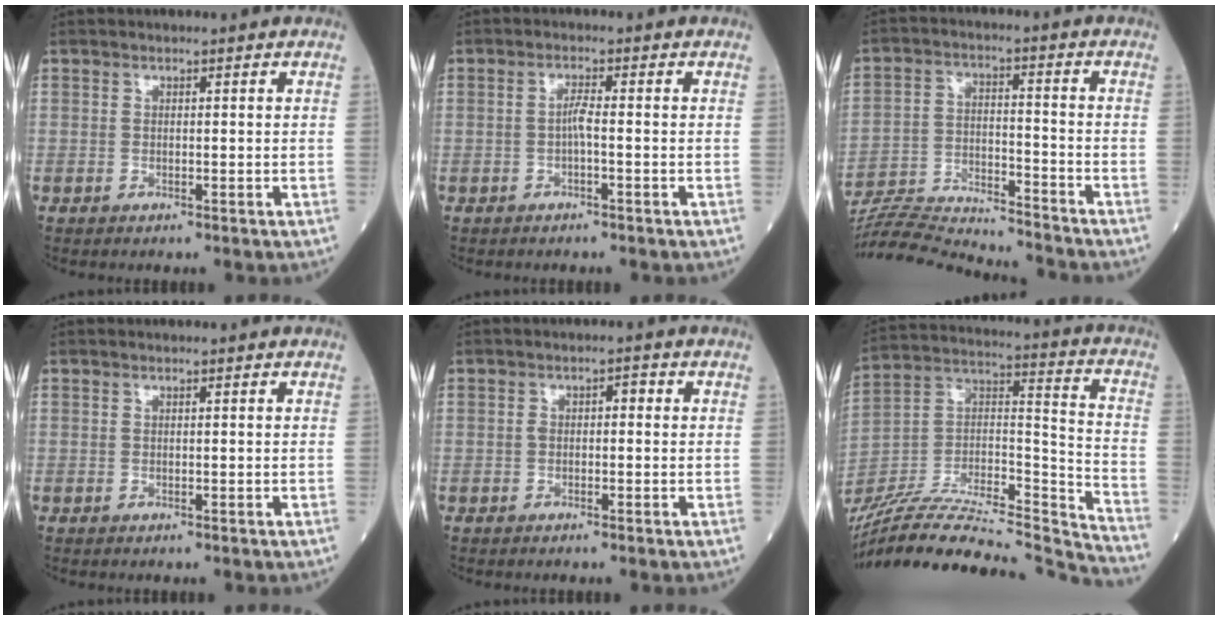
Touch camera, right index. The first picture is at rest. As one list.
[{"total": 1.8, "force": [-0.5, 0.1, 1.7], "torque": [-0.031, 0.002, -0.011]}, {"total": 17.1, "force": [-16.6, 0.1, 4.0], "torque": [-0.082, 0.002, -0.267]}, {"total": 0.0}, {"total": 2.0, "force": [0.0, 1.1, 1.6], "torque": [-0.023, 0.016, -0.002]}, {"total": 31.7, "force": [-29.4, 3.1, 11.3], "torque": [-0.193, -0.008, -0.463]}]